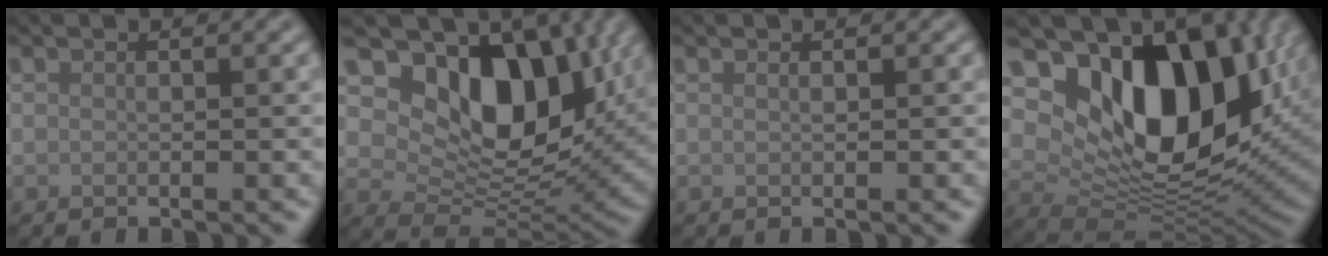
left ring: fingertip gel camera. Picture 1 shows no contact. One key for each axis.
{"total": 11.6, "fx": 4.4, "fy": 7.4, "fz": 7.8, "tx": -0.120, "ty": -0.012, "tz": 0.081}
{"total": 0.0}
{"total": 14.2, "fx": 4.8, "fy": 8.6, "fz": 10.2, "tx": -0.145, "ty": -0.006, "tz": 0.086}